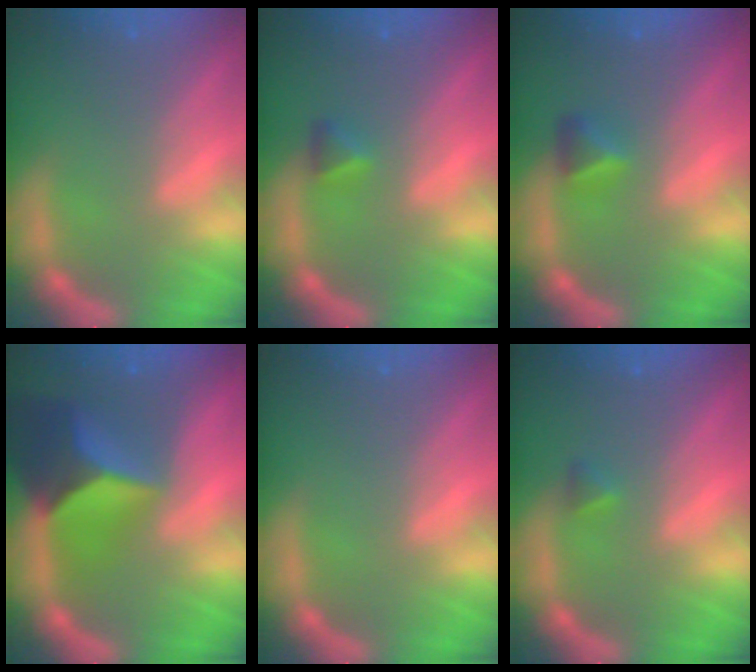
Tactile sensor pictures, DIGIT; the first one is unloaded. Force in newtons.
{"total": 1.4}
{"total": 1.9}
{"total": 9.5}
{"total": 0.0}
{"total": 0.9}